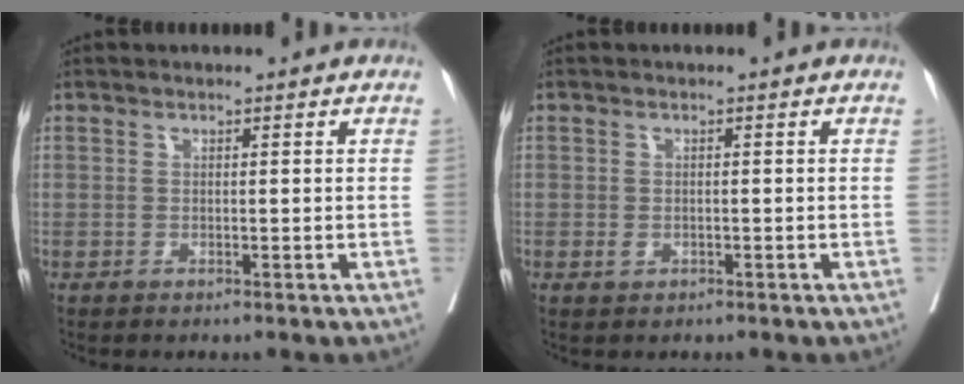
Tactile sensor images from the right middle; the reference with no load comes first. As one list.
[{"total": 1.1, "force": [-0.4, 0.8, 0.6], "torque": [-0.012, 0.001, -0.001]}]